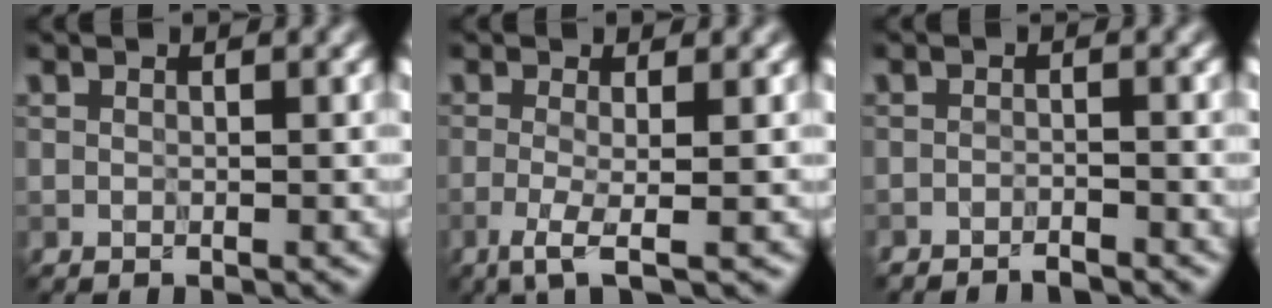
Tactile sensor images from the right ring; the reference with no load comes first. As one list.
[{"total": 3.1, "force": [-1.1, 0.7, 2.8], "torque": [-0.053, -0.001, -0.031]}, {"total": 2.1, "force": [-2.0, 0.1, 0.4], "torque": [-0.001, 0.001, -0.033]}]